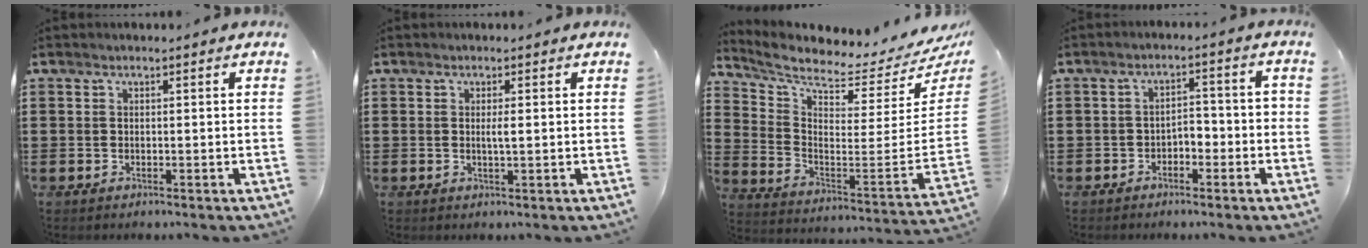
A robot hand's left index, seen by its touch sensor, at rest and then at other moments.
{"total": 1.6, "force": [0.1, 0.1, 1.6], "torque": [-0.030, -0.002, 0.002]}
{"total": 4.7, "force": [4.1, 0.4, 2.2], "torque": [-0.061, -0.067, 0.061]}
{"total": 2.8, "force": [-2.3, 1.3, 1.1], "torque": [-0.024, 0.006, -0.051]}